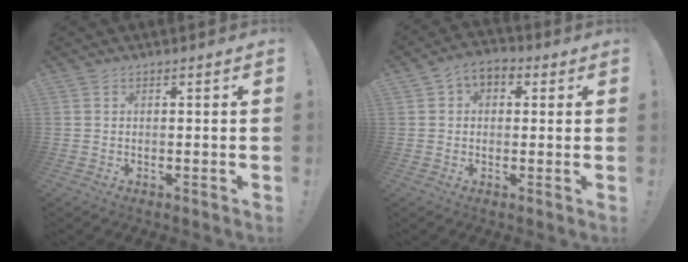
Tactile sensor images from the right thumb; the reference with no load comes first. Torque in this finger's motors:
{"motor_torque": [0.08, 0.08, 0.02, 0.29, 0.01]}